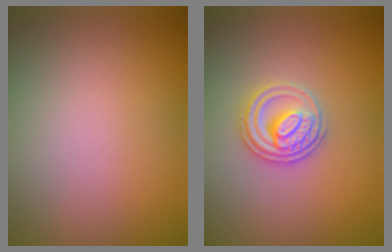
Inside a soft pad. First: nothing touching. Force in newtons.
{"total": 3.0, "press": 2.8, "slide": 1.2}